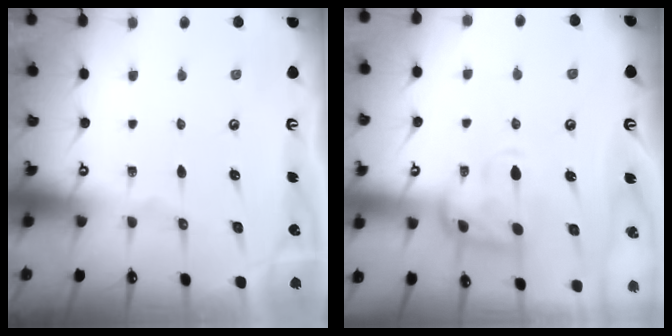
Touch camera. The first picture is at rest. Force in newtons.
{"total": 5.6, "press": 5.4, "slide": 1.5}